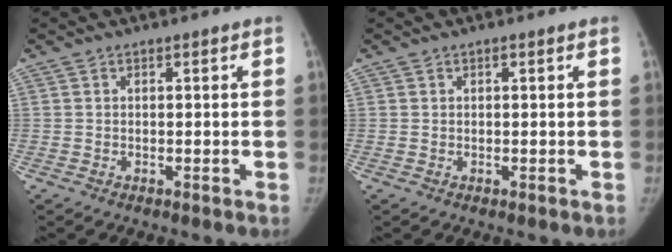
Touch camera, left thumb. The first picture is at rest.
{"total": 0.0}